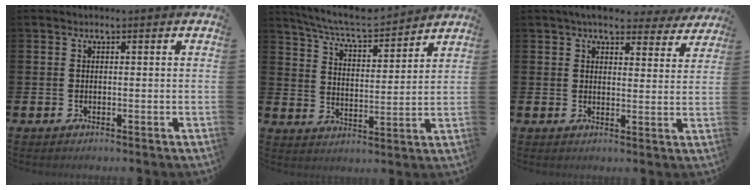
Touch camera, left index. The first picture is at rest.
{"total": 7.0, "force": [6.7, 0.8, 2.1], "torque": [-0.070, -0.042, 0.116]}
{"total": 5.9, "force": [5.3, 1.8, 2.0], "torque": [-0.036, -0.024, 0.092]}